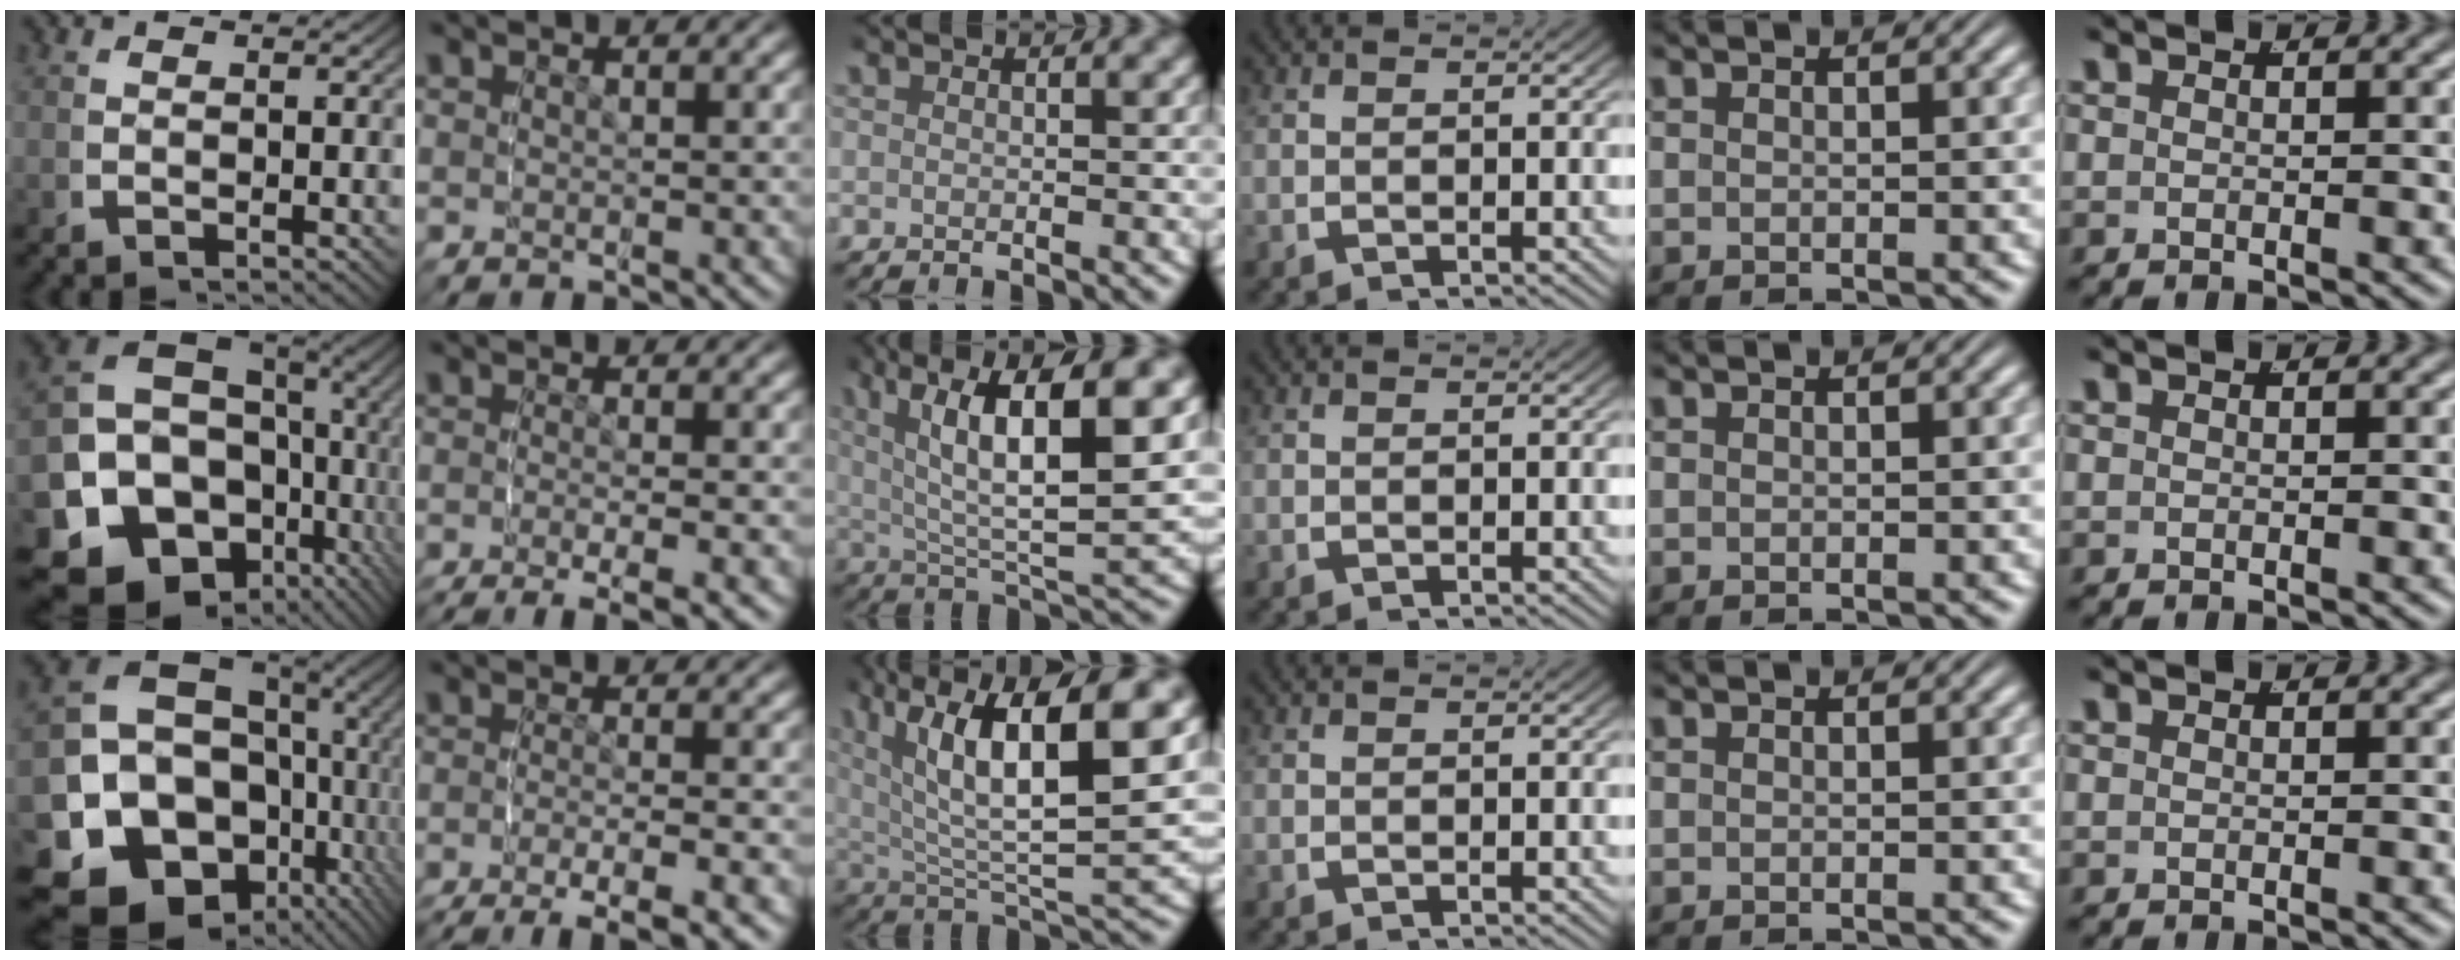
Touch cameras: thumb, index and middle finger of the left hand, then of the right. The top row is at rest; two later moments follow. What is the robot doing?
{"motion": "grasp_and_lifting", "object": "sponge"}